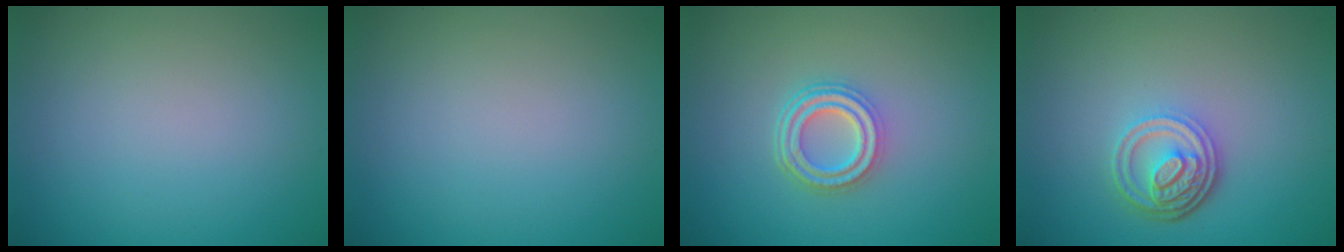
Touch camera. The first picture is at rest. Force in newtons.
{"total": 0.0}
{"total": 4.1, "press": 3.1, "slide": 2.6}
{"total": 4.6, "press": 3.5, "slide": 3.0}